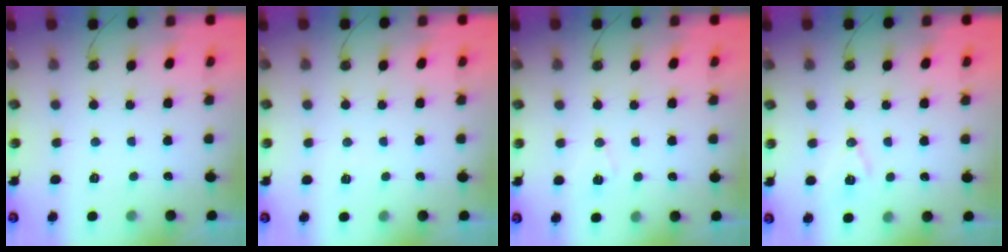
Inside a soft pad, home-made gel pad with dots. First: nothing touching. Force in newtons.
{"total": 5.3, "press": 3.2, "slide": 4.2}
{"total": 6.5, "press": 5.5, "slide": 3.5}
{"total": 8.9, "press": 8.2, "slide": 3.5}